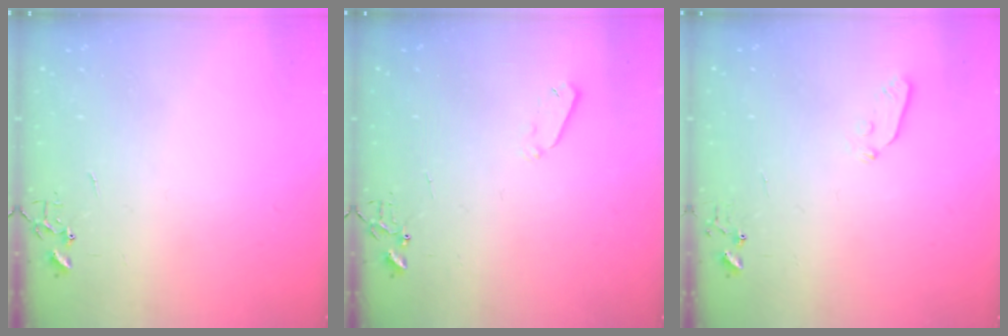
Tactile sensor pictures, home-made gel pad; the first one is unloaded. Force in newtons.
{"total": 4.1, "press": 4.0, "slide": 0.8}
{"total": 3.5, "press": 3.5, "slide": 0.4}